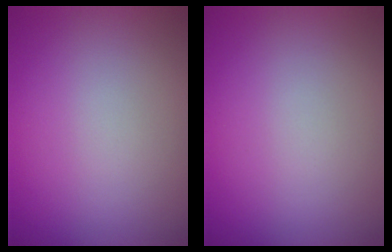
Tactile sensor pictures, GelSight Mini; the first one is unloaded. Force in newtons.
{"total": 0.0}